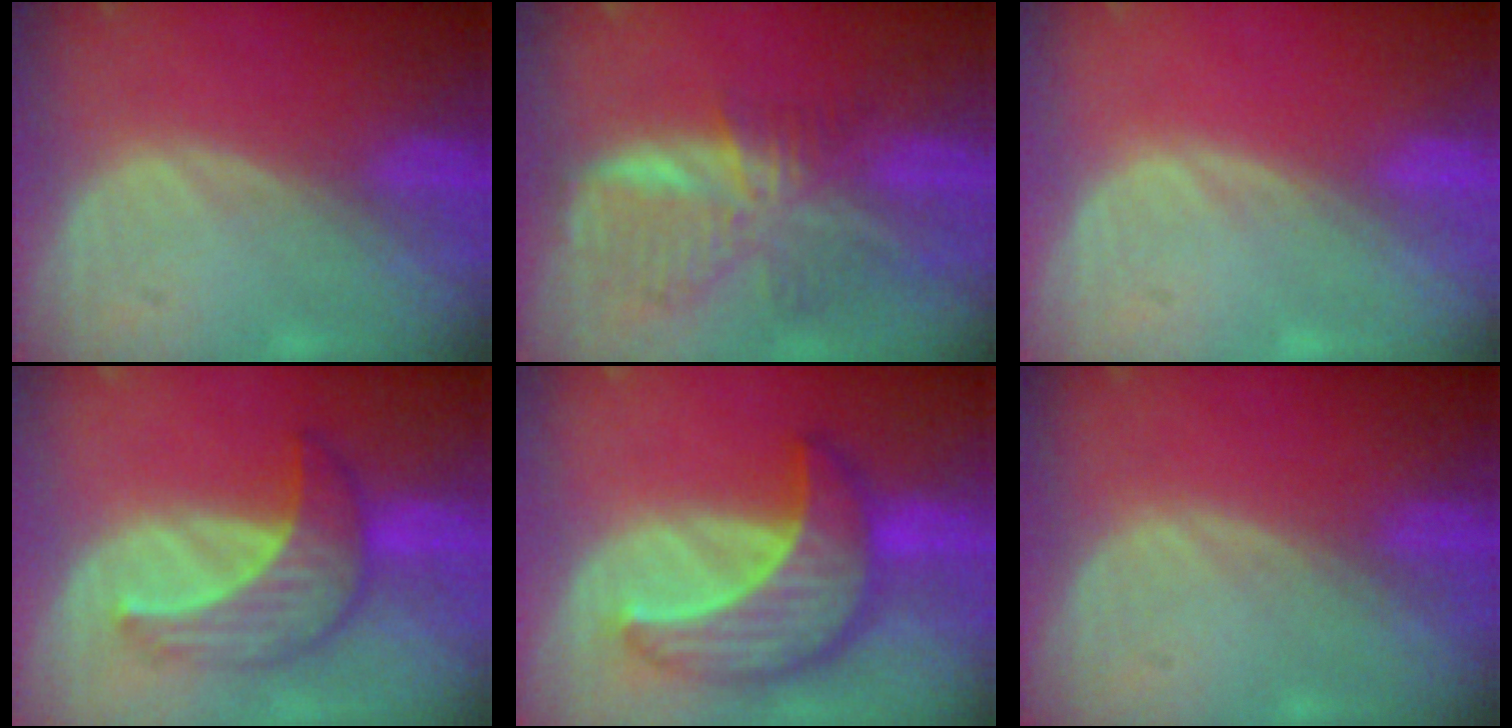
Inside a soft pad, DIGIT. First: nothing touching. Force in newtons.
{"total": 8.8, "press": 7.7, "slide": 4.4}
{"total": 0.0}
{"total": 6.9, "press": 6.8, "slide": 1.0}
{"total": 9.6, "press": 9.6, "slide": 0.8}
{"total": 0.0}